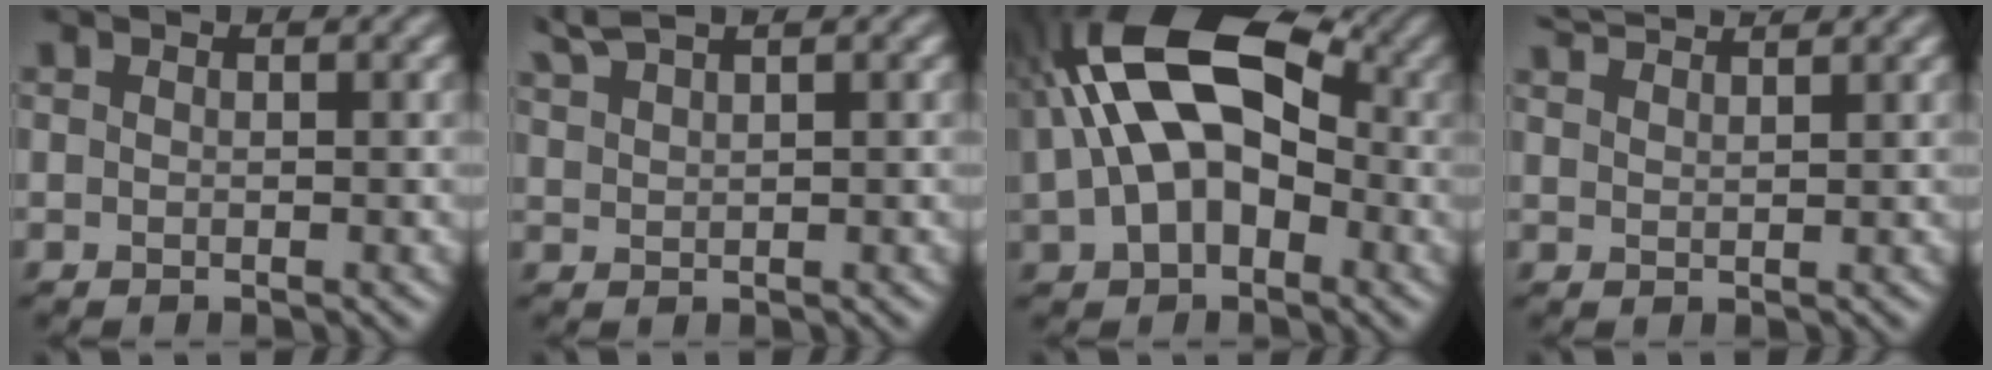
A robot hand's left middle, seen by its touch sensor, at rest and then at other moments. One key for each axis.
{"total": 2.7, "fx": 2.5, "fy": 0.2, "fz": 1.0, "tx": -0.024, "ty": 0.014, "tz": 0.058}
{"total": 13.7, "fx": 1.9, "fy": 8.2, "fz": 10.9, "tx": -0.188, "ty": 0.030, "tz": 0.019}
{"total": 2.9, "fx": 2.8, "fy": 0.0, "fz": 0.5, "tx": -0.012, "ty": 0.010, "tz": 0.051}